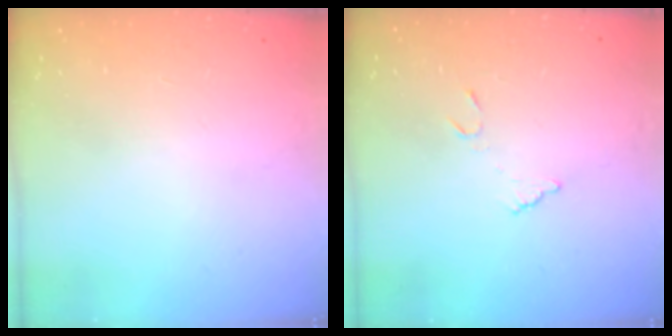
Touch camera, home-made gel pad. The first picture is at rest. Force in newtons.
{"total": 5.4, "press": 5.4, "slide": 0.4}